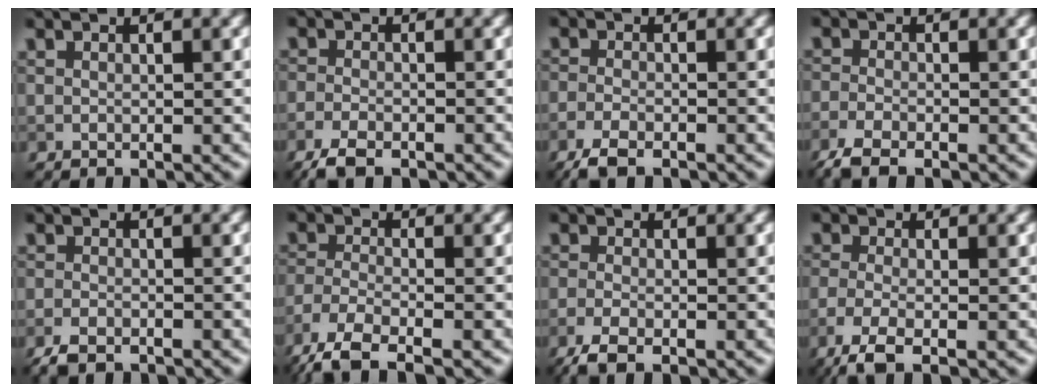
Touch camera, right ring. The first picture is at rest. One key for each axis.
{"total": 4.0, "fx": -3.0, "fy": 1.4, "fz": 2.2, "tx": -0.044, "ty": -0.009, "tz": -0.065}
{"total": 3.5, "fx": -2.7, "fy": 0.9, "fz": 2.0, "tx": -0.044, "ty": -0.009, "tz": -0.059}
{"total": 3.6, "fx": -2.8, "fy": 1.1, "fz": 2.1, "tx": -0.045, "ty": -0.010, "tz": -0.065}
{"total": 3.1, "fx": -2.5, "fy": 1.2, "fz": 1.6, "tx": -0.027, "ty": -0.005, "tz": -0.053}
{"total": 6.1, "fx": -4.6, "fy": 1.6, "fz": 3.7, "tx": -0.076, "ty": -0.013, "tz": -0.102}
{"total": 3.3, "fx": -2.3, "fy": 1.0, "fz": 2.1, "tx": -0.048, "ty": -0.008, "tz": -0.054}
{"total": 4.2, "fx": -2.4, "fy": 1.3, "fz": 3.2, "tx": -0.069, "ty": -0.009, "tz": -0.059}